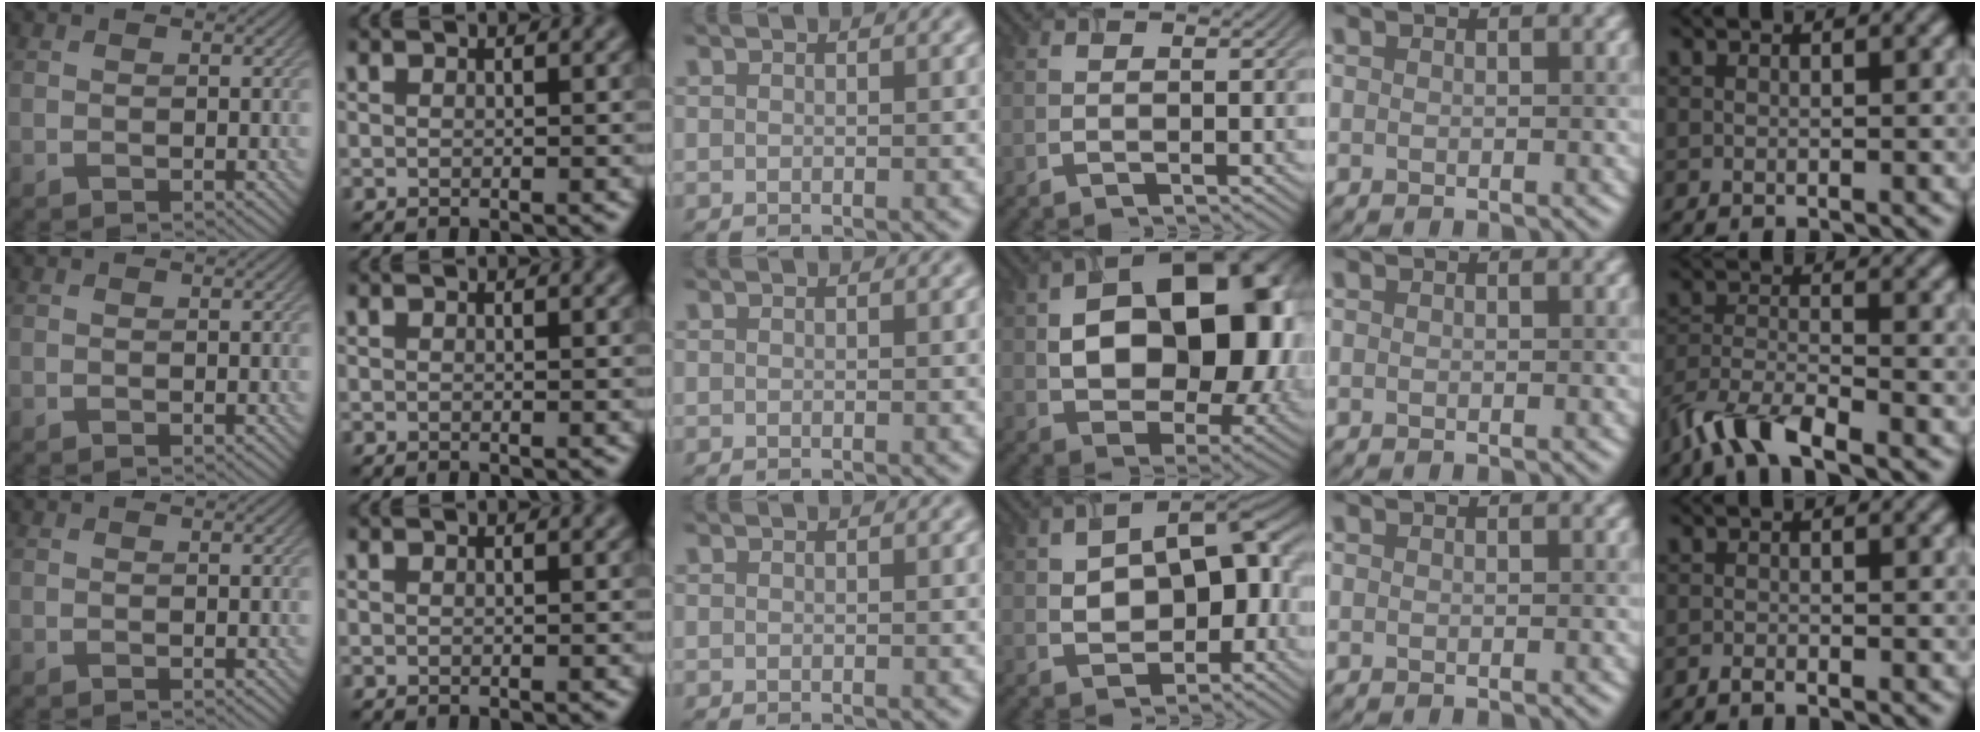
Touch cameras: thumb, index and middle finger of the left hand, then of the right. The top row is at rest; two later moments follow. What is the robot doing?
{"motion": "lift_and_place", "object": "timer"}